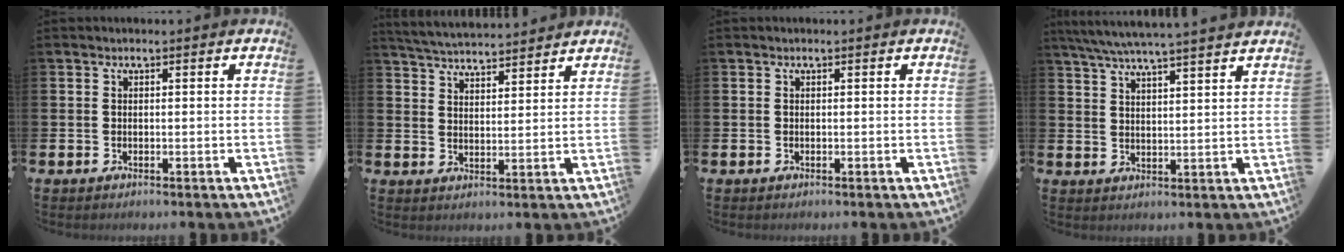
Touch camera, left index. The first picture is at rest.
{"total": 4.9, "force": [4.8, 0.3, 0.1], "torque": [-0.013, -0.033, 0.085]}
{"total": 0.0}
{"total": 6.0, "force": [5.7, -0.5, 1.7], "torque": [-0.053, -0.029, 0.102]}